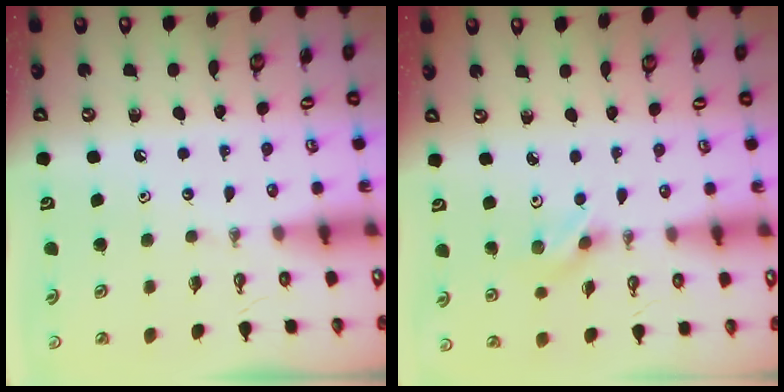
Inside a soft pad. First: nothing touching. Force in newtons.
{"total": 2.0, "press": 1.9, "slide": 0.6}